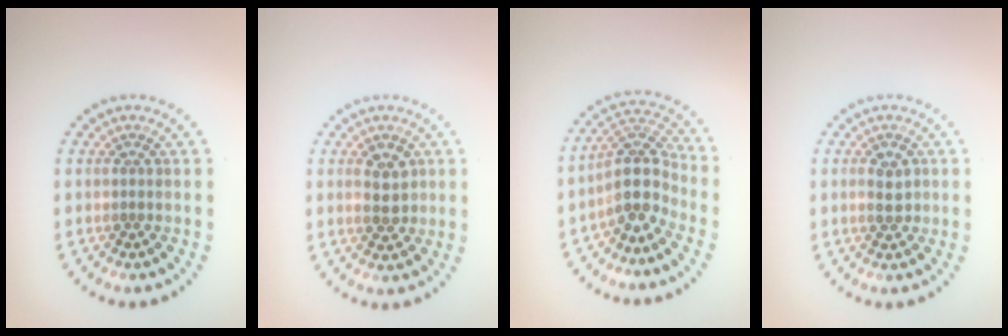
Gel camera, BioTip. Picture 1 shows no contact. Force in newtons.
{"total": 2.6, "press": 2.6, "slide": 0.3}
{"total": 4.2, "press": 3.4, "slide": 2.4}
{"total": 1.9, "press": 1.9, "slide": 0.1}